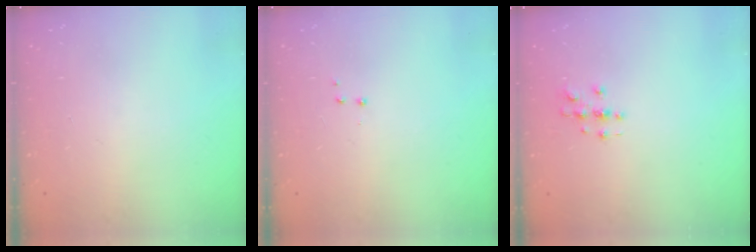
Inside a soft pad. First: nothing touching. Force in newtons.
{"total": 2.8, "press": 2.7, "slide": 0.5}
{"total": 2.8, "press": 2.8, "slide": 0.2}